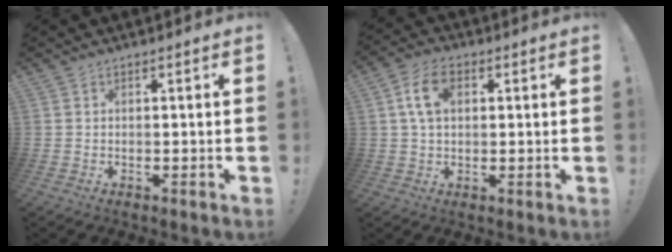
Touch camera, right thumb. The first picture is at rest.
{"total": 8.8, "force": [2.4, 5.7, 6.3], "torque": [-0.120, 0.006, 0.044]}